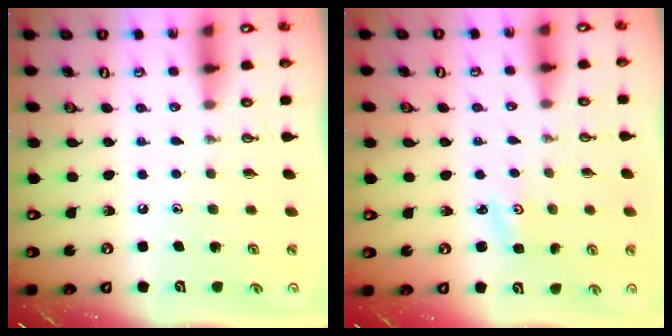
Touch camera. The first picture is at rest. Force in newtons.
{"total": 2.0, "press": 2.0, "slide": 0.3}